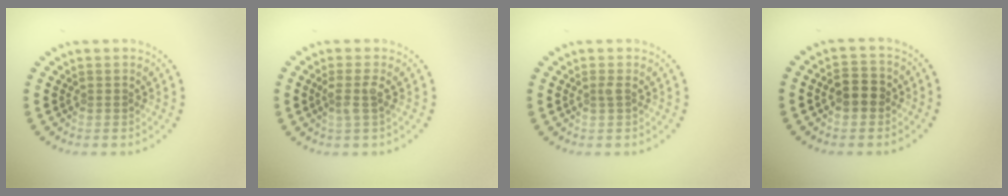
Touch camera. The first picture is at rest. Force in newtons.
{"total": 1.8, "press": 1.3, "slide": 1.3}
{"total": 0.6, "press": 0.4, "slide": 0.3}
{"total": 2.6, "press": 2.6, "slide": 0.2}